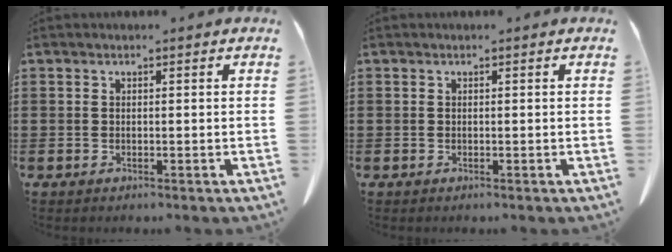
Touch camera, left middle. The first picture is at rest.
{"total": 0.0}